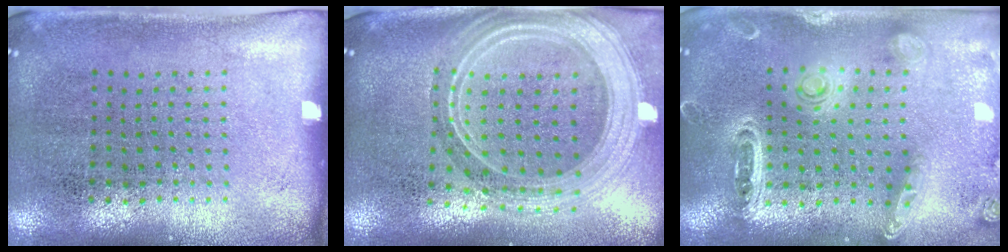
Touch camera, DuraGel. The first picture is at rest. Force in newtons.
{"total": 2.7, "press": 2.2, "slide": 1.5}
{"total": 1.4, "press": 1.4, "slide": 0.1}